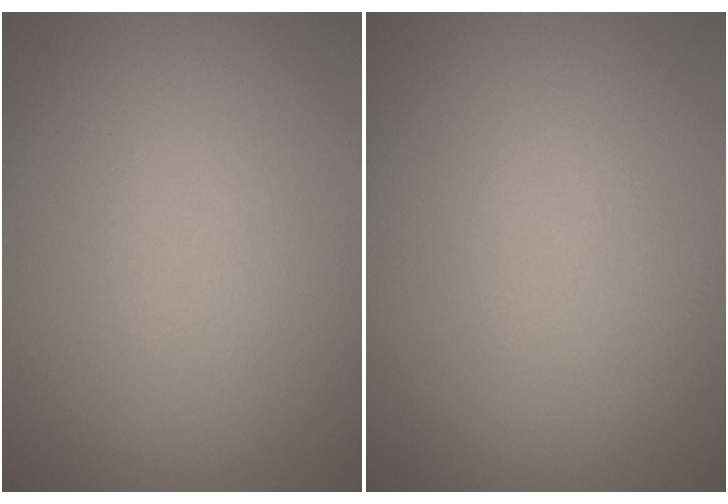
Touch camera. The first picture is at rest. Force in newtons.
{"total": 0.0}